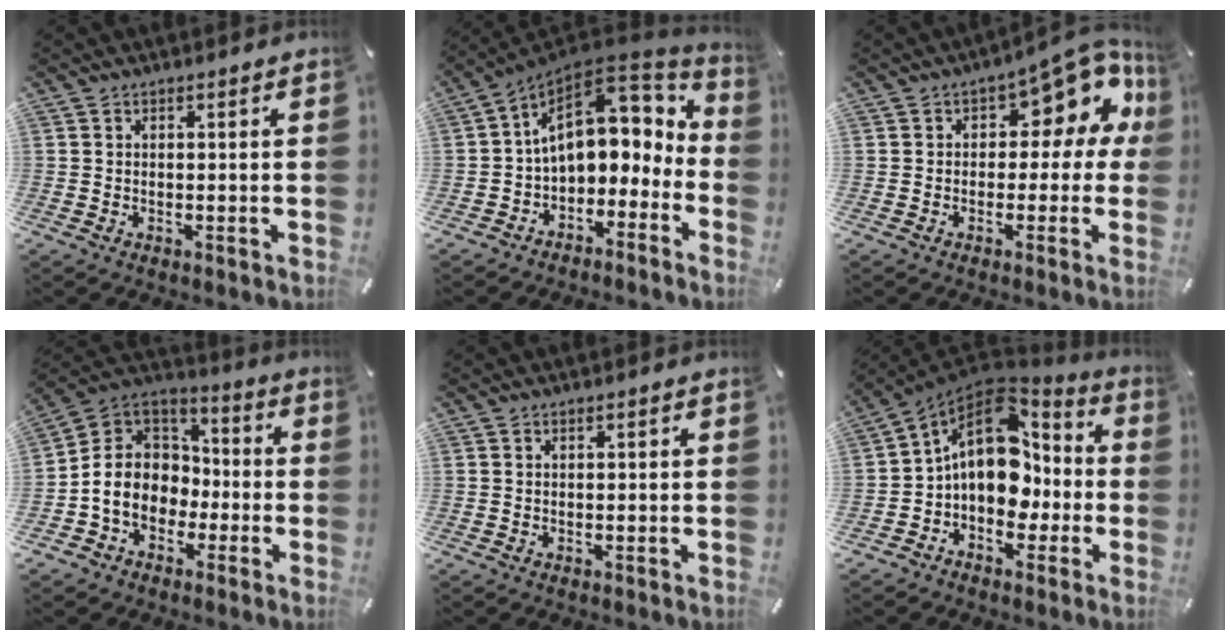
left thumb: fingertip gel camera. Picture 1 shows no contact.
{"total": 14.7, "force": [4.2, 9.8, 10.1], "torque": [-0.152, -0.033, 0.076]}
{"total": 10.9, "force": [5.6, 5.7, 7.5], "torque": [-0.093, -0.043, 0.094]}
{"total": 11.3, "force": [-3.8, 9.8, 4.2], "torque": [-0.113, 0.014, -0.069]}
{"total": 0.0}
{"total": 16.6, "force": [1.4, 12.3, 11.1], "torque": [-0.181, -0.009, 0.024]}